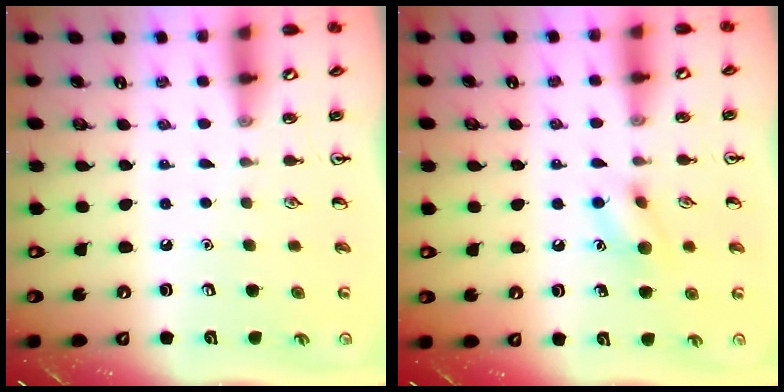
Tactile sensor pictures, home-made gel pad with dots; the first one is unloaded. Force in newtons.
{"total": 8.7, "press": 8.6, "slide": 1.4}